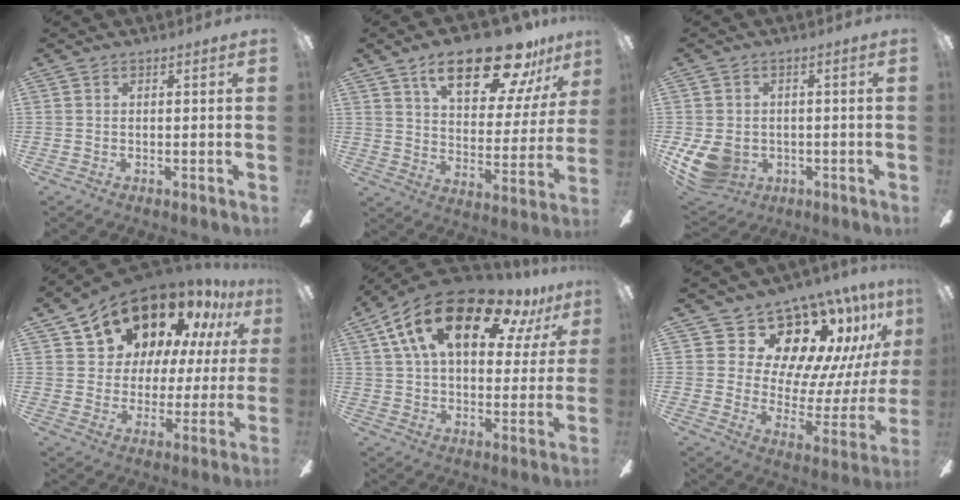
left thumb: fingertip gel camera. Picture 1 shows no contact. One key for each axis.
{"total": 22.3, "fx": 14.8, "fy": 8.7, "fz": 14.2, "tx": -0.221, "ty": -0.076, "tz": 0.245}
{"total": 9.6, "fx": -2.6, "fy": 7.7, "fz": 5.2, "tx": -0.130, "ty": 0.007, "tz": -0.045}
{"total": 19.4, "fx": 14.9, "fy": 10.0, "fz": 7.5, "tx": -0.133, "ty": -0.105, "tz": 0.272}
{"total": 23.0, "fx": 12.9, "fy": 10.5, "fz": 15.9, "tx": -0.276, "ty": -0.057, "tz": 0.214}
{"total": 16.6, "fx": 13.7, "fy": 7.3, "fz": 5.9, "tx": -0.084, "ty": -0.130, "tz": 0.245}